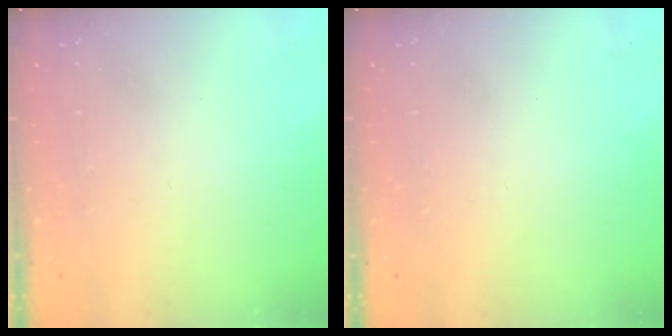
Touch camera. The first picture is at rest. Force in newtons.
{"total": 0.0}